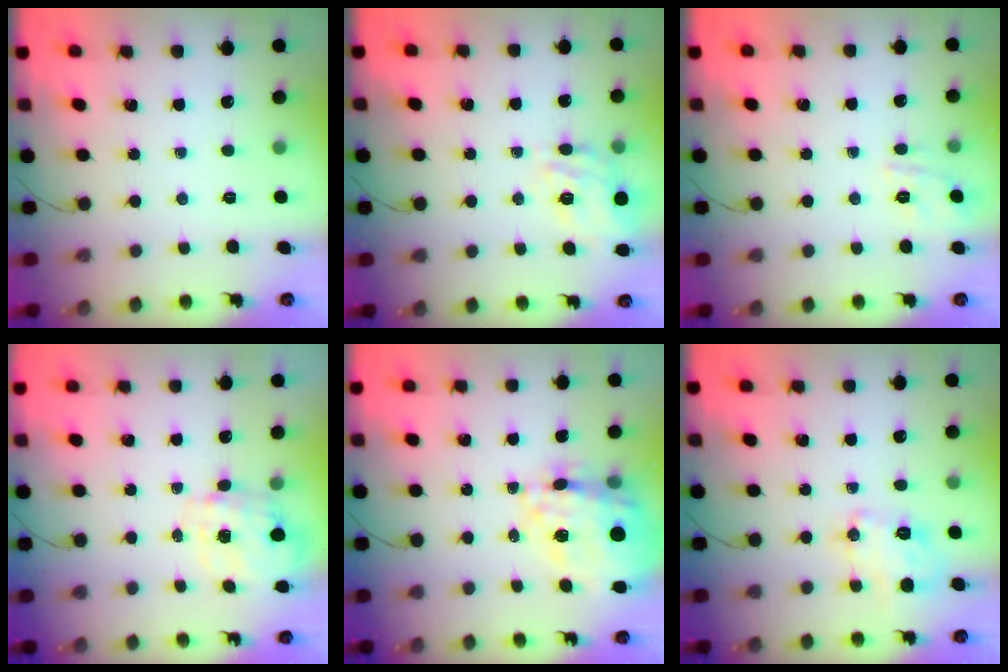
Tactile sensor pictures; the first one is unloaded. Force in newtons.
{"total": 9.8, "press": 9.4, "slide": 2.9}
{"total": 2.1, "press": 1.6, "slide": 1.5}
{"total": 3.8, "press": 3.7, "slide": 0.7}
{"total": 23.6, "press": 23.1, "slide": 4.8}
{"total": 8.7, "press": 8.7, "slide": 1.0}